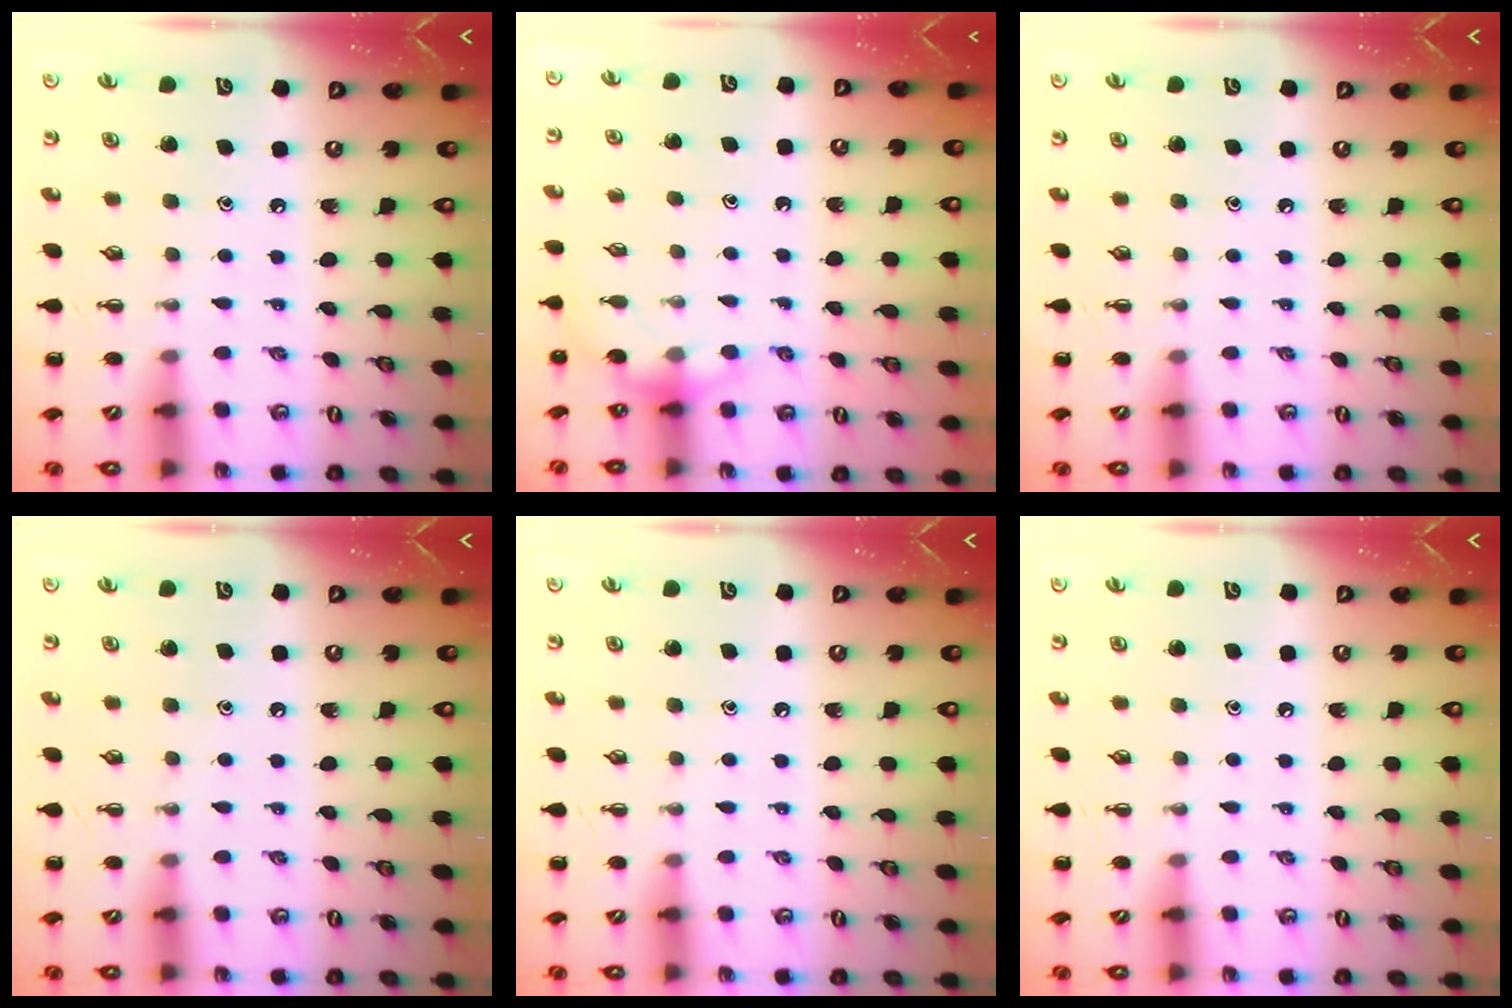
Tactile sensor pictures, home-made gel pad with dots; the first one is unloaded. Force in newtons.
{"total": 6.1, "press": 5.9, "slide": 1.5}
{"total": 0.0}
{"total": 0.0}
{"total": 0.0}
{"total": 0.0}